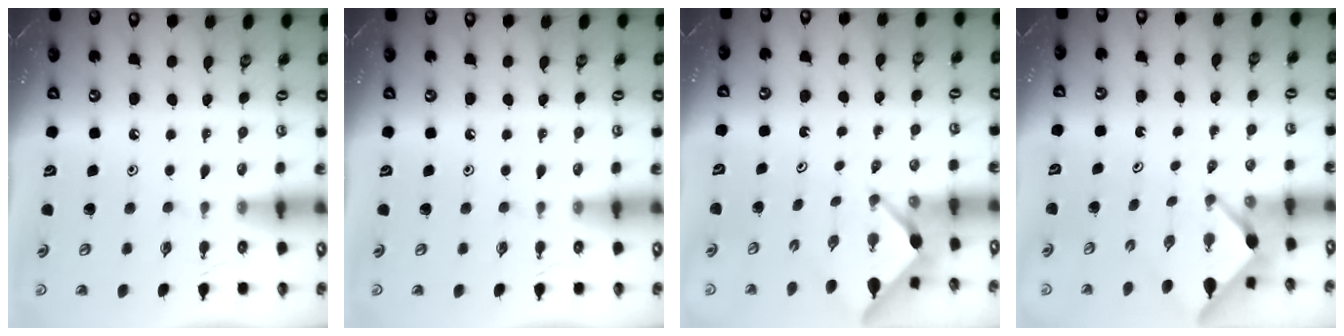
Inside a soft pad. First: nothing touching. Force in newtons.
{"total": 0.0}
{"total": 2.7, "press": 2.6, "slide": 0.3}
{"total": 2.7, "press": 2.6, "slide": 0.3}